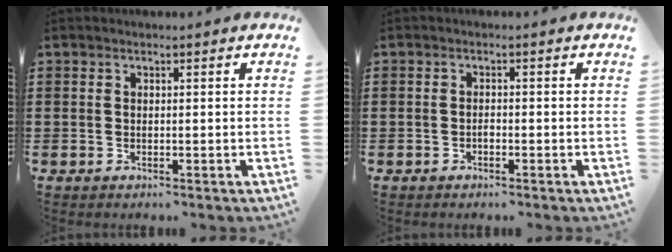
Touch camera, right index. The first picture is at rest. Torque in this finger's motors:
{"motor_torque": [2.14, 0.00, 0.01, 0.02]}